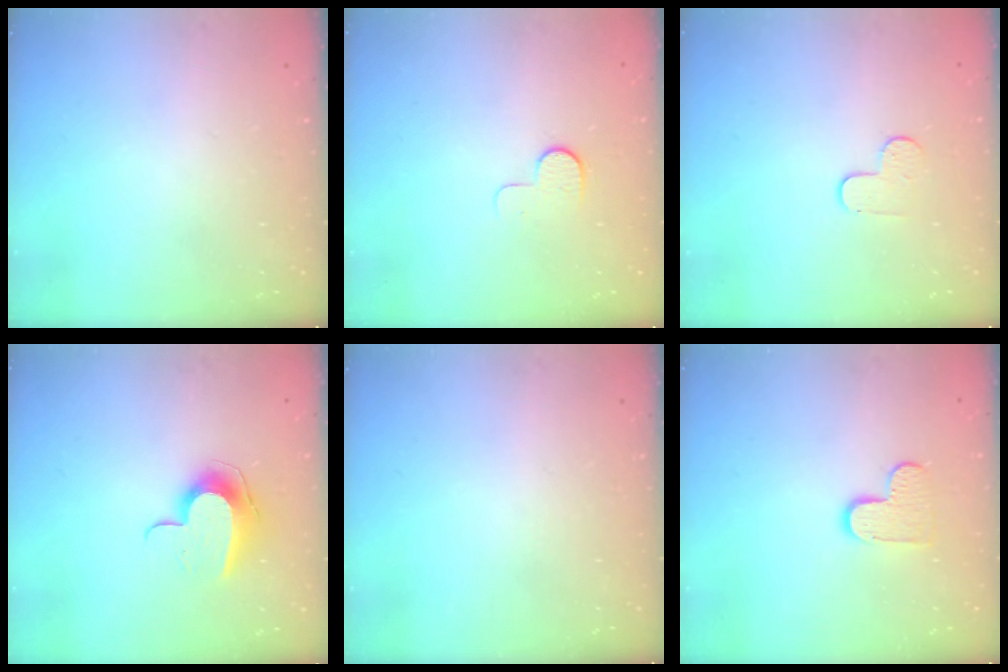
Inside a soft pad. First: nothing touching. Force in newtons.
{"total": 6.9, "press": 6.8, "slide": 0.5}
{"total": 6.1, "press": 6.1, "slide": 0.5}
{"total": 9.8, "press": 9.8, "slide": 0.2}
{"total": 0.0}
{"total": 7.7, "press": 7.6, "slide": 0.3}